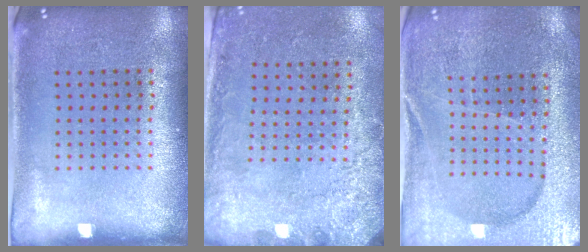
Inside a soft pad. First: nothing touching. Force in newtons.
{"total": 2.7, "press": 2.0, "slide": 1.8}
{"total": 3.1, "press": 3.0, "slide": 0.5}